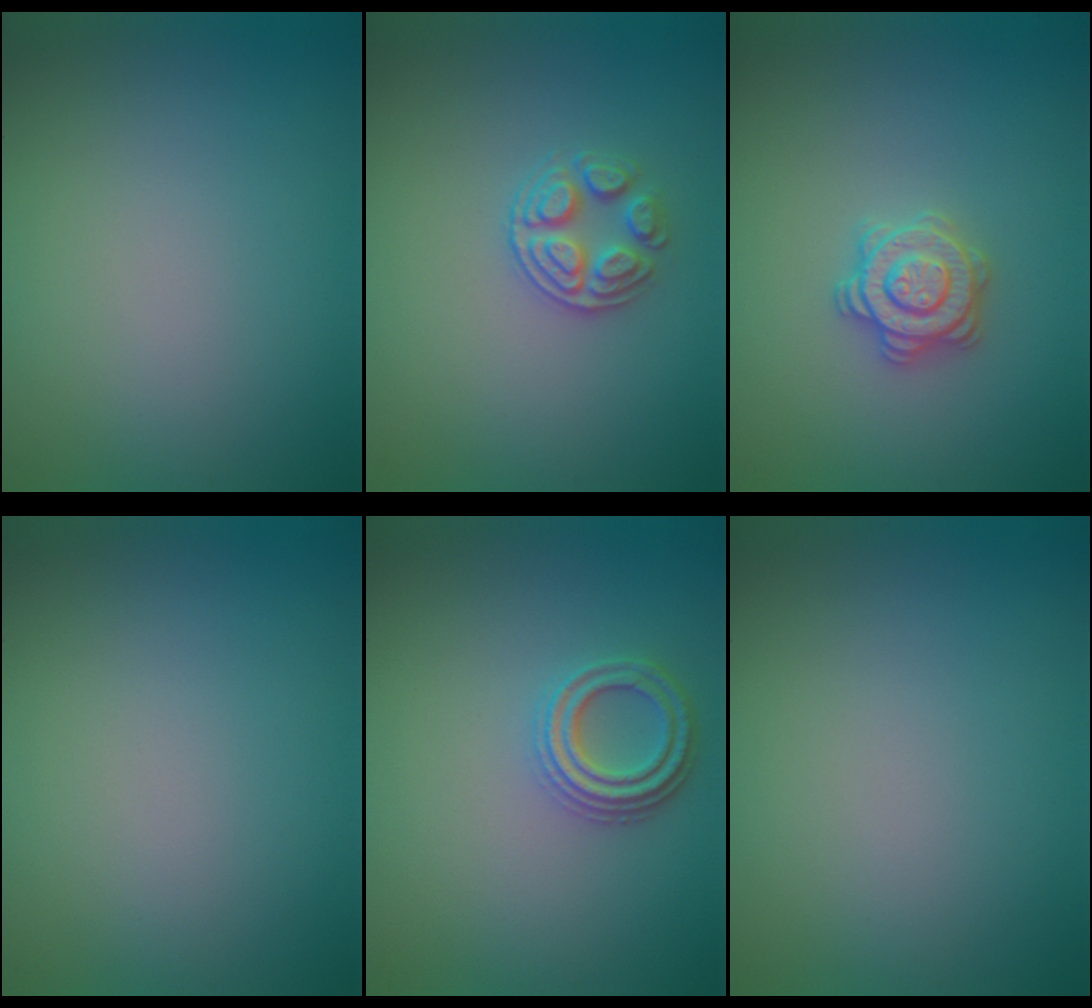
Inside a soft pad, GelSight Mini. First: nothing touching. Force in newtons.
{"total": 2.7, "press": 2.5, "slide": 0.9}
{"total": 2.8, "press": 2.8, "slide": 0.2}
{"total": 0.0}
{"total": 3.0, "press": 2.7, "slide": 1.1}
{"total": 0.0}